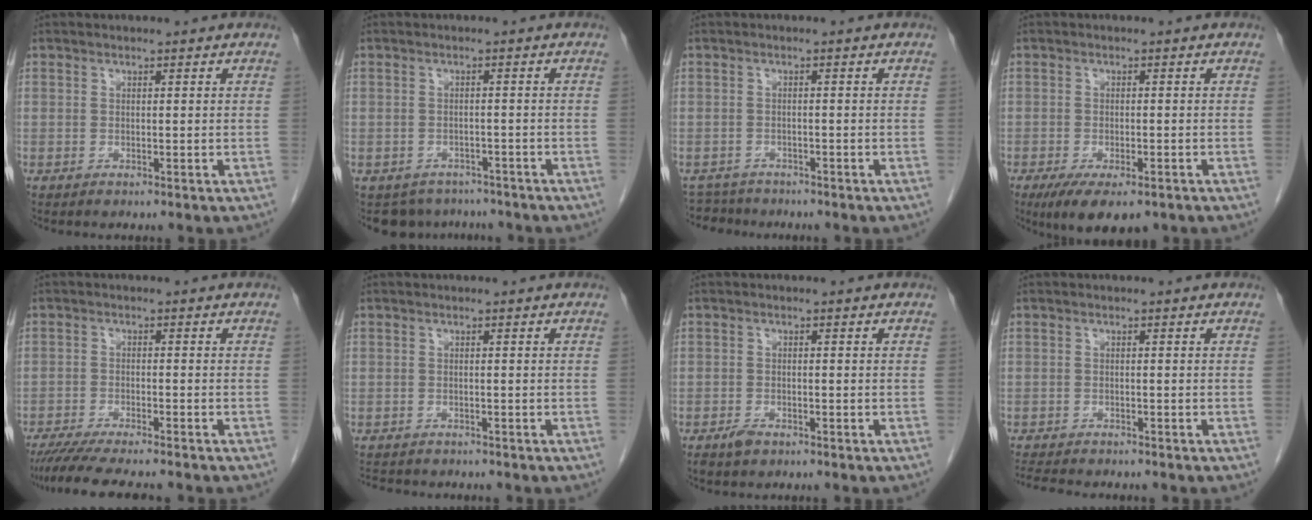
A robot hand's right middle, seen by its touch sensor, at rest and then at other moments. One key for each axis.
{"total": 6.2, "fx": -5.3, "fy": 3.1, "fz": 0.1, "tx": 0.004, "ty": 0.006, "tz": -0.067}
{"total": 4.1, "fx": -3.9, "fy": 1.2, "fz": -0.5, "tx": 0.008, "ty": -0.009, "tz": -0.066}
{"total": 8.2, "fx": -5.6, "fy": 2.8, "fz": 5.4, "tx": -0.083, "ty": -0.016, "tz": -0.084}
{"total": 10.8, "fx": -9.4, "fy": 1.0, "fz": 5.3, "tx": -0.078, "ty": -0.021, "tz": -0.142}
{"total": 5.3, "fx": -4.8, "fy": 1.6, "fz": 1.6, "tx": -0.026, "ty": -0.007, "tz": -0.068}
{"total": 1.8, "fx": -1.3, "fy": 0.7, "fz": 0.9, "tx": -0.021, "ty": -0.001, "tz": -0.021}
{"total": 6.3, "fx": -5.8, "fy": 1.0, "fz": 2.3, "tx": -0.040, "ty": -0.013, "tz": -0.090}